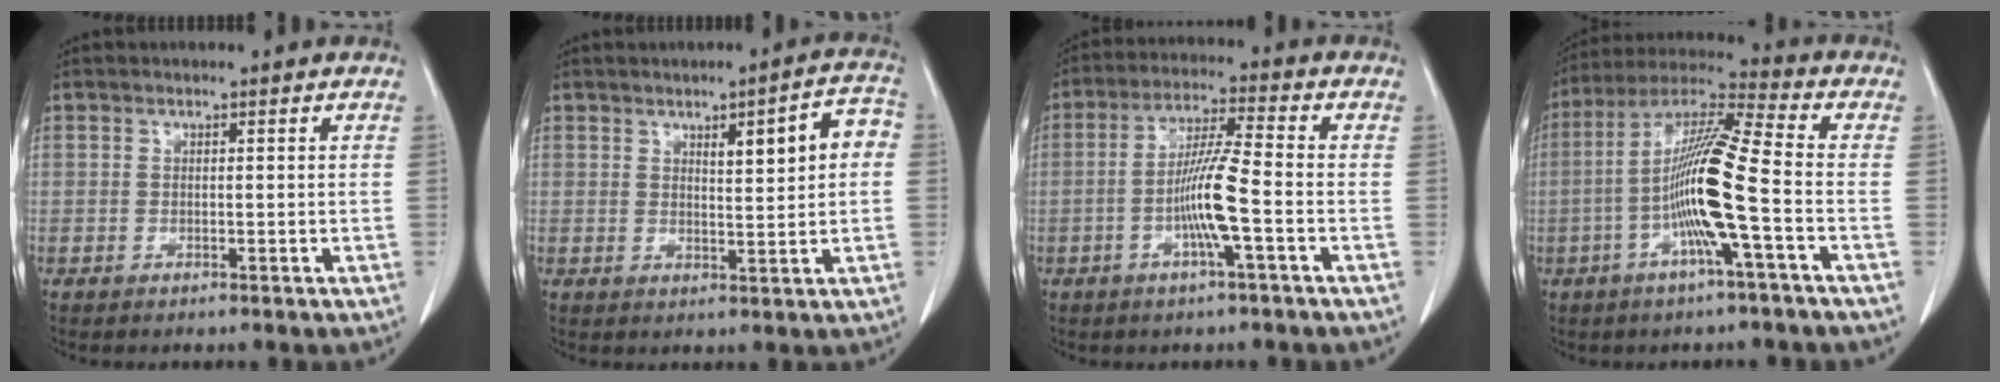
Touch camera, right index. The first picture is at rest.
{"total": 6.9, "force": [1.5, 1.3, 6.6], "torque": [-0.089, 0.018, 0.022]}
{"total": 8.3, "force": [-2.2, -0.2, 8.0], "torque": [-0.156, 0.005, -0.042]}
{"total": 13.3, "force": [-3.0, -0.4, 12.9], "torque": [-0.248, 0.009, -0.066]}